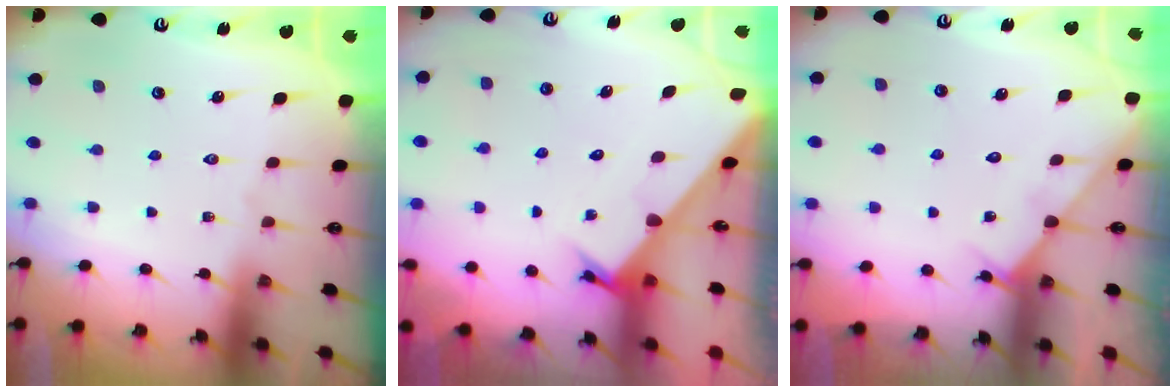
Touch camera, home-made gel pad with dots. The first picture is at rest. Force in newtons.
{"total": 2.3, "press": 2.3, "slide": 0.1}
{"total": 5.4, "press": 5.4, "slide": 0.5}